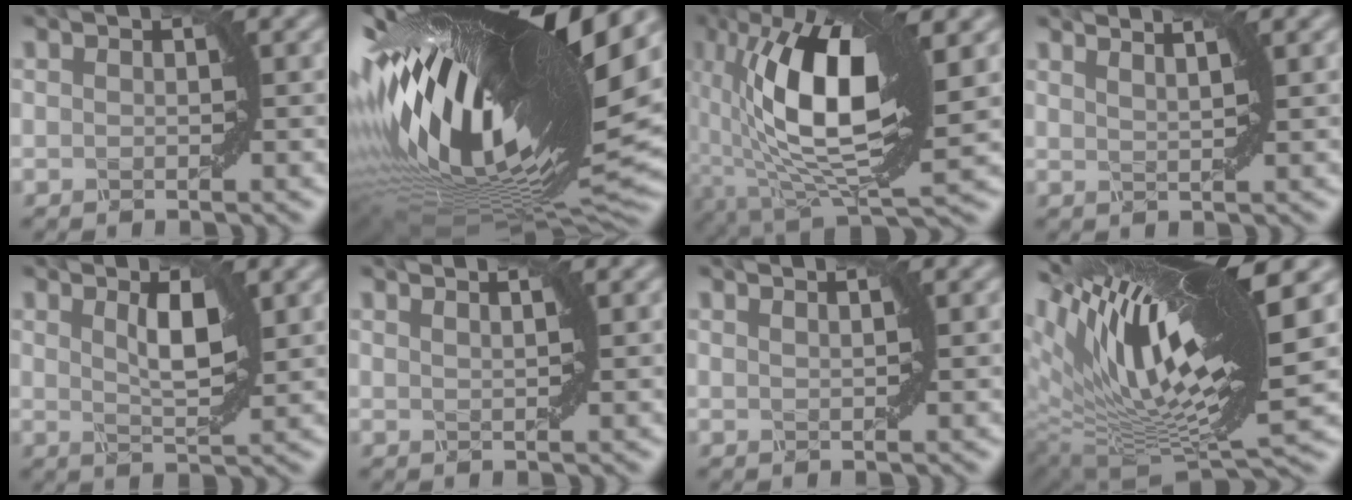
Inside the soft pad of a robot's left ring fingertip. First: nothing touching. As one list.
[{"total": 19.3, "force": [3.7, 6.1, 17.9], "torque": [-0.318, -0.021, 0.076]}, {"total": 12.9, "force": [1.2, 5.1, 11.8], "torque": [-0.203, 0.005, 0.017]}, {"total": 3.5, "force": [2.7, 1.2, 1.9], "torque": [-0.010, 0.017, 0.015]}, {"total": 3.1, "force": [0.9, 0.9, 2.8], "torque": [-0.044, -0.005, 0.022]}, {"total": 2.8, "force": [2.0, 1.1, 1.5], "torque": [0.000, 0.017, 0.001]}, {"total": 2.5, "force": [1.7, 1.1, 1.4], "torque": [0.003, 0.015, -0.005]}, {"total": 15.2, "force": [5.6, 4.2, 13.5], "torque": [-0.234, 0.017, 0.108]}]